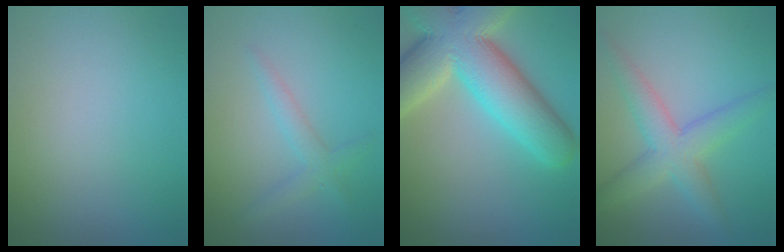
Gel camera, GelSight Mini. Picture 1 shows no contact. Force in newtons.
{"total": 2.0, "press": 2.0, "slide": 0.2}
{"total": 12.5, "press": 12.4, "slide": 1.0}
{"total": 4.6, "press": 4.6, "slide": 0.2}